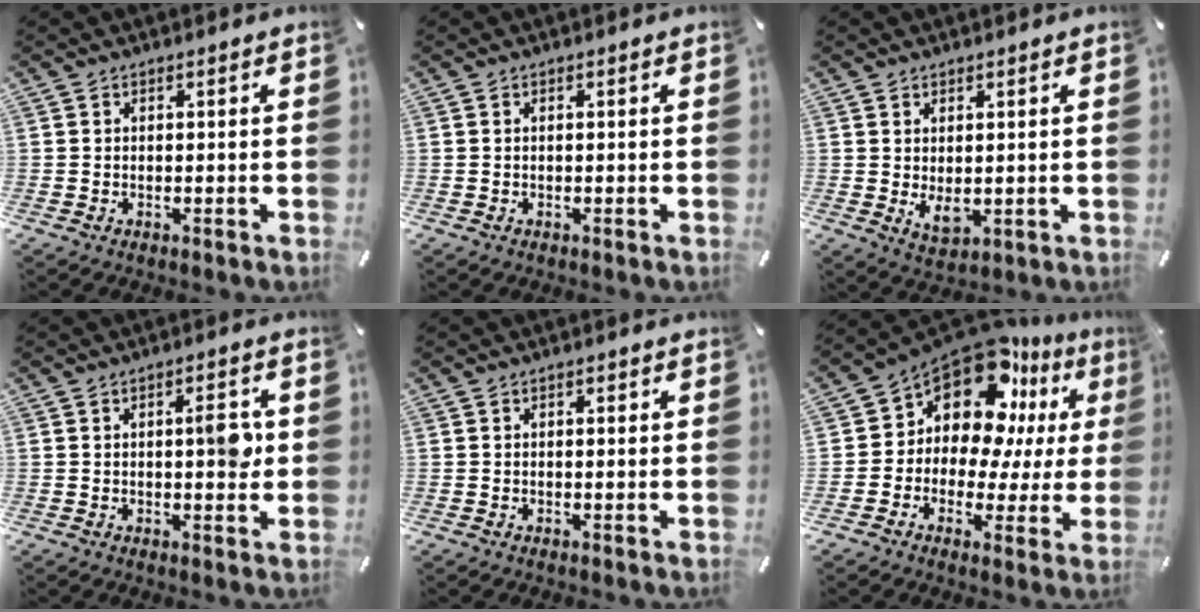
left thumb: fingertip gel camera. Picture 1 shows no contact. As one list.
[{"total": 0.0}, {"total": 4.4, "force": [0.3, 2.6, 3.5], "torque": [-0.076, -0.007, 0.002]}, {"total": 6.4, "force": [0.8, 2.6, 5.8], "torque": [-0.078, -0.004, 0.006]}, {"total": 0.8, "force": [0.1, 0.4, 0.7], "torque": [-0.013, 0.004, 0.001]}, {"total": 15.2, "force": [9.2, 8.9, 8.1], "torque": [-0.157, -0.093, 0.158]}]